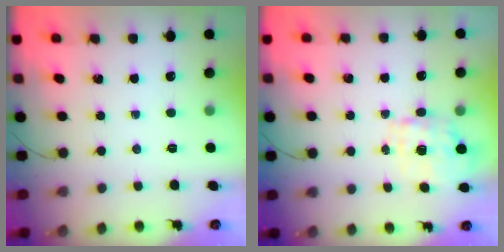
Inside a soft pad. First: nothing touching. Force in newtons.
{"total": 7.4, "press": 7.2, "slide": 1.5}